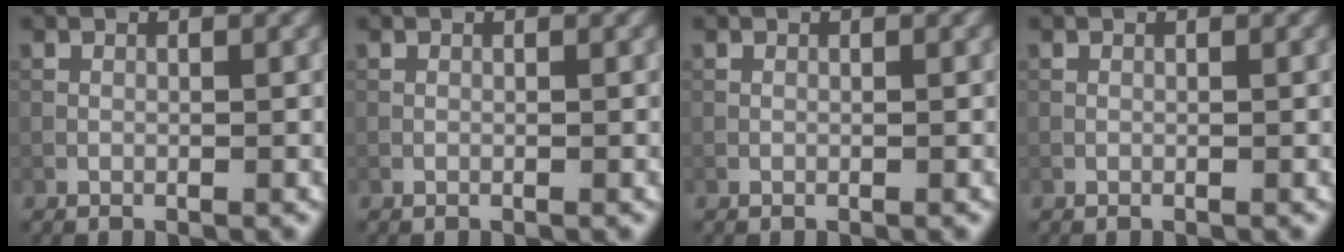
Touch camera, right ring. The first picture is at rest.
{"total": 0.0}
{"total": 0.0}
{"total": 0.0}